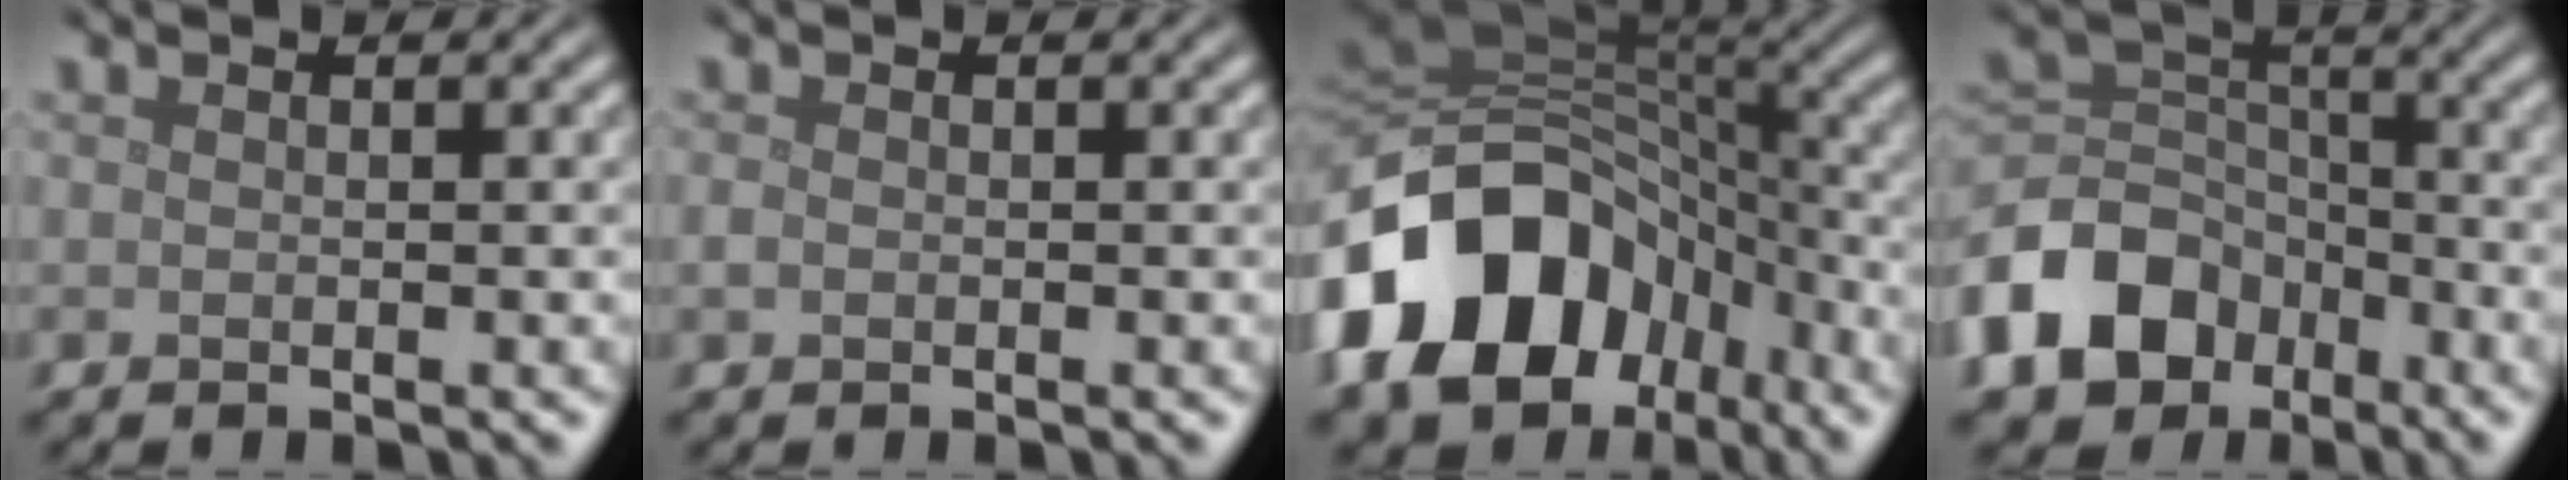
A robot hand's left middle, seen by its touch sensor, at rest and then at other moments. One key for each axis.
{"total": 0.6, "fx": -0.2, "fy": 0.5, "fz": 0.3, "tx": -0.006, "ty": -0.003, "tz": -0.005}
{"total": 16.5, "fx": -6.6, "fy": 12.2, "fz": 9.0, "tx": -0.176, "ty": -0.015, "tz": -0.109}
{"total": 9.0, "fx": -4.8, "fy": 6.5, "fz": 4.0, "tx": -0.076, "ty": 0.000, "tz": -0.106}